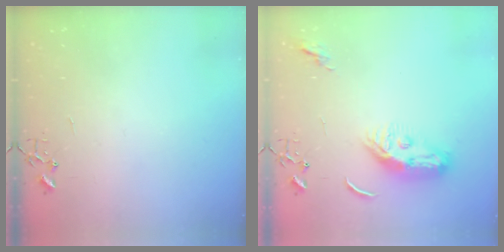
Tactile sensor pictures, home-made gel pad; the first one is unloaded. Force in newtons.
{"total": 9.3, "press": 9.2, "slide": 1.2}